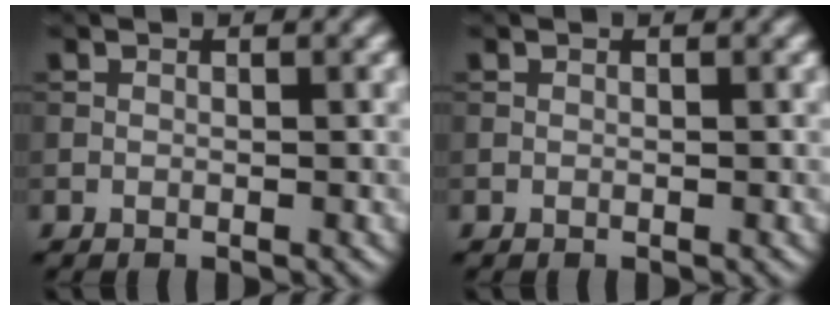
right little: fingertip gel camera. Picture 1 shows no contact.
{"total": 0.0}